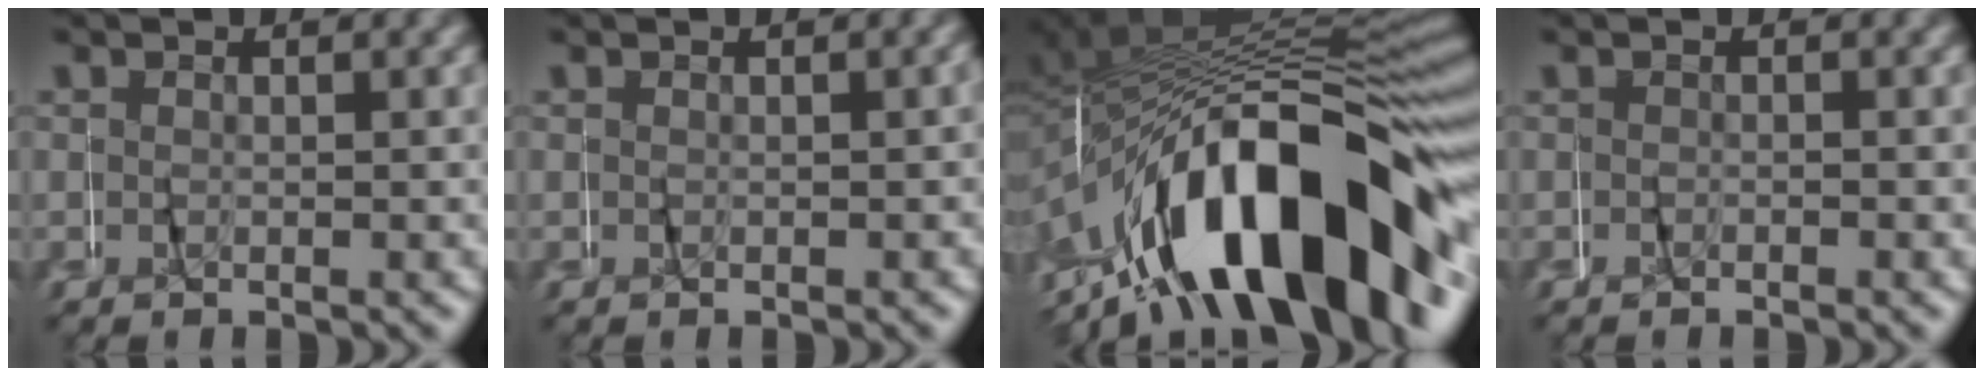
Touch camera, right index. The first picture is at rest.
{"total": 0.0}
{"total": 18.4, "force": [-7.6, 8.3, 14.5], "torque": [-0.238, 0.001, -0.106]}
{"total": 0.5, "force": [-0.3, 0.3, 0.3], "torque": [-0.012, 0.001, -0.007]}